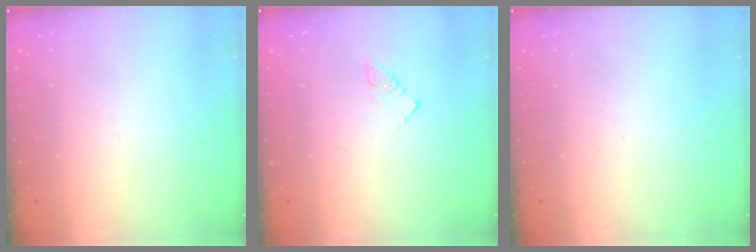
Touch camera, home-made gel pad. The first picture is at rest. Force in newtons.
{"total": 2.8, "press": 2.8, "slide": 0.2}
{"total": 0.0}